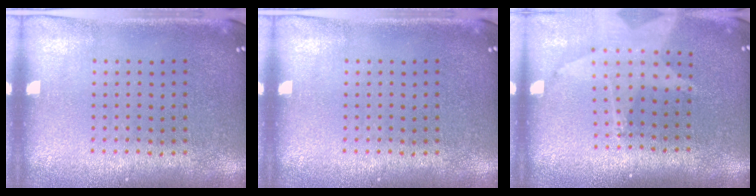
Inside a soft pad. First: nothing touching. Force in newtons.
{"total": 0.0}
{"total": 1.8, "press": 1.5, "slide": 1.0}